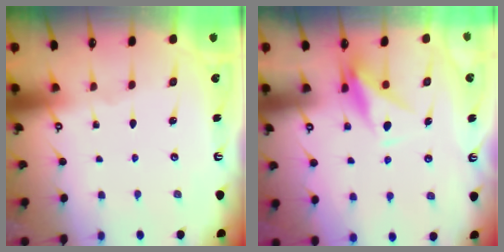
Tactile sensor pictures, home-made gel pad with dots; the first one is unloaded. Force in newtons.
{"total": 9.3, "press": 9.2, "slide": 1.3}